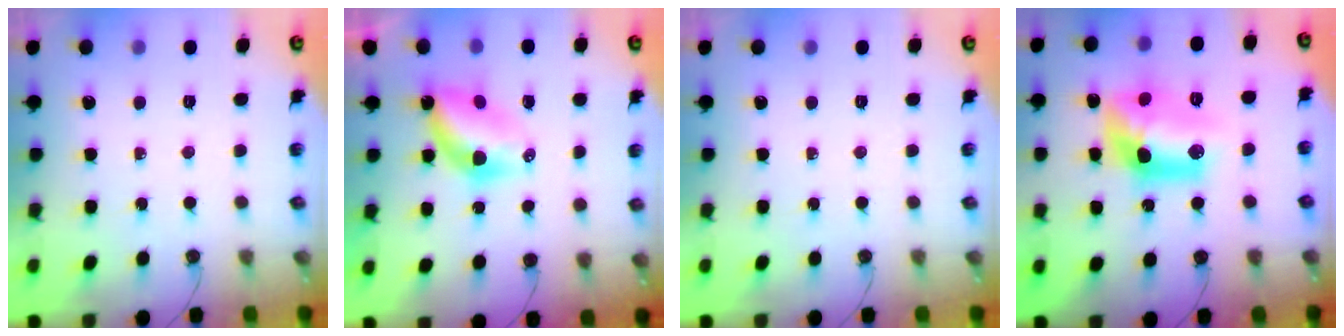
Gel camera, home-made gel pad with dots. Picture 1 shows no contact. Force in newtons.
{"total": 6.4, "press": 6.3, "slide": 0.6}
{"total": 0.0}
{"total": 13.1, "press": 13.1, "slide": 0.9}